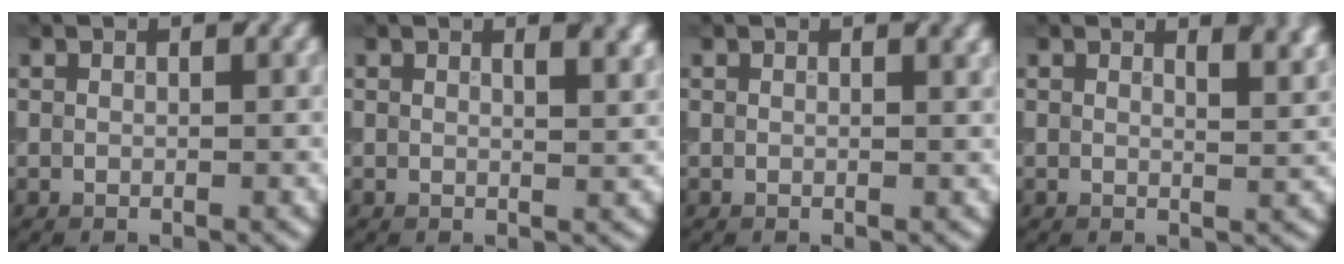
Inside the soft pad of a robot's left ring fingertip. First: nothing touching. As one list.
[{"total": 2.2, "force": [1.2, 0.9, 1.7], "torque": [-0.018, 0.002, 0.021]}, {"total": 0.7, "force": [0.3, 0.2, 0.5], "torque": [-0.005, -0.001, 0.008]}, {"total": 2.5, "force": [1.5, 1.0, 1.7], "torque": [-0.022, 0.002, 0.024]}]